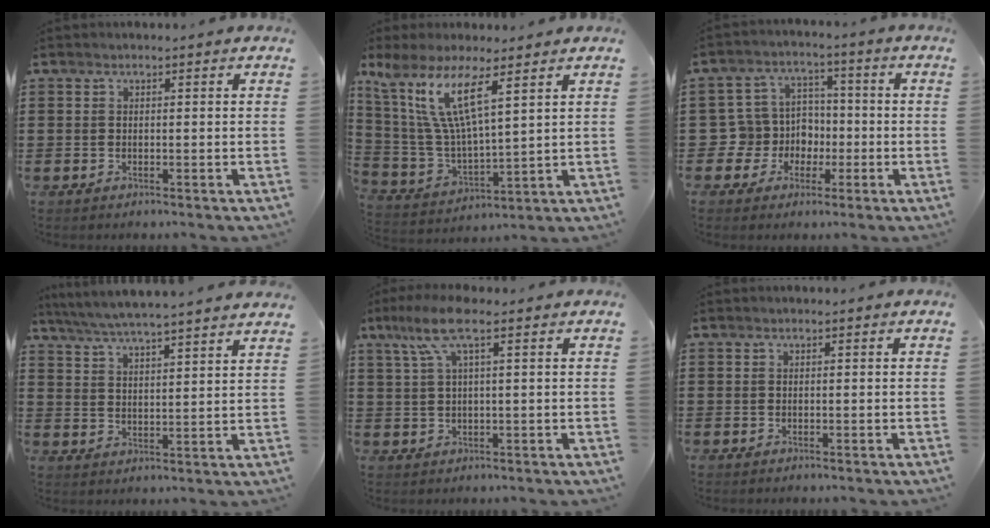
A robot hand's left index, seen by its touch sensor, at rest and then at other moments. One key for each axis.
{"total": 10.8, "fx": 6.5, "fy": 2.0, "fz": 8.3, "tx": -0.195, "ty": -0.029, "tz": 0.111}
{"total": 7.2, "fx": -0.9, "fy": 7.0, "fz": 1.4, "tx": -0.078, "ty": -0.004, "tz": -0.018}
{"total": 5.2, "fx": 5.0, "fy": -0.7, "fz": 1.5, "tx": -0.049, "ty": -0.031, "tz": 0.085}
{"total": 6.8, "fx": 2.9, "fy": 1.2, "fz": 6.0, "tx": -0.137, "ty": 0.001, "tz": 0.046}
{"total": 0.0}